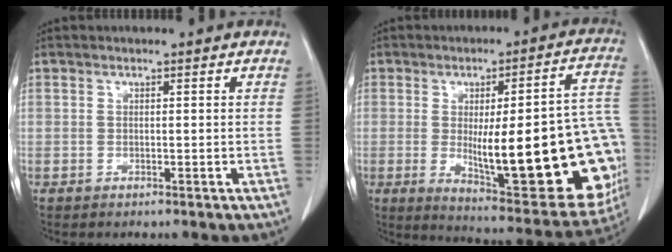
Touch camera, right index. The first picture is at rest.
{"total": 27.8, "force": [-4.0, 6.0, 26.8], "torque": [-0.275, 0.004, -0.035]}